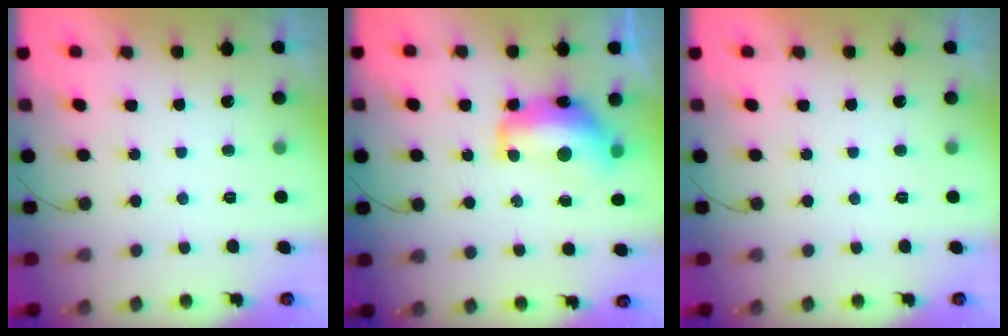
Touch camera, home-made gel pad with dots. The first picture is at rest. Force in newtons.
{"total": 13.6, "press": 13.6, "slide": 1.0}
{"total": 0.0}